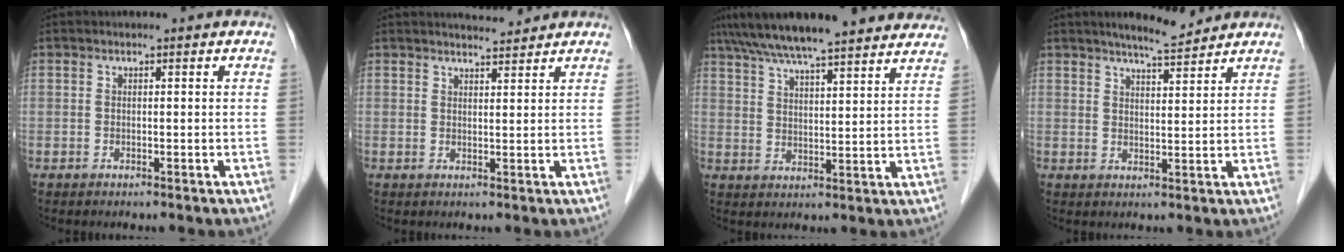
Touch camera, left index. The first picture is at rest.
{"total": 3.6, "force": [3.5, 0.3, 0.8], "torque": [-0.017, 0.006, 0.054]}
{"total": 20.7, "force": [17.7, 2.5, 10.3], "torque": [-0.169, 0.046, 0.248]}
{"total": 5.5, "force": [5.0, 0.5, 2.2], "torque": [-0.039, 0.003, 0.081]}